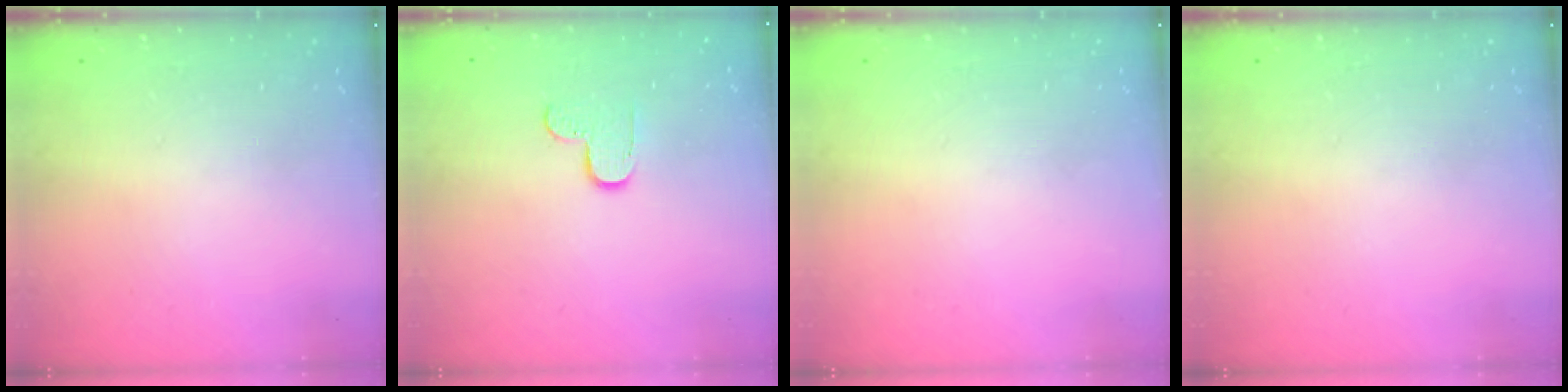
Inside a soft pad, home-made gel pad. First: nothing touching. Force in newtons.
{"total": 4.7, "press": 4.6, "slide": 0.4}
{"total": 0.0}
{"total": 0.0}